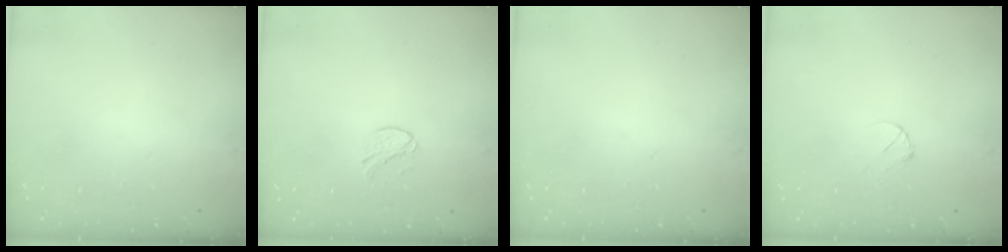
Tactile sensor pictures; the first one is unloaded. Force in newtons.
{"total": 6.2, "press": 6.2, "slide": 0.6}
{"total": 0.0}
{"total": 3.2, "press": 3.2, "slide": 0.5}